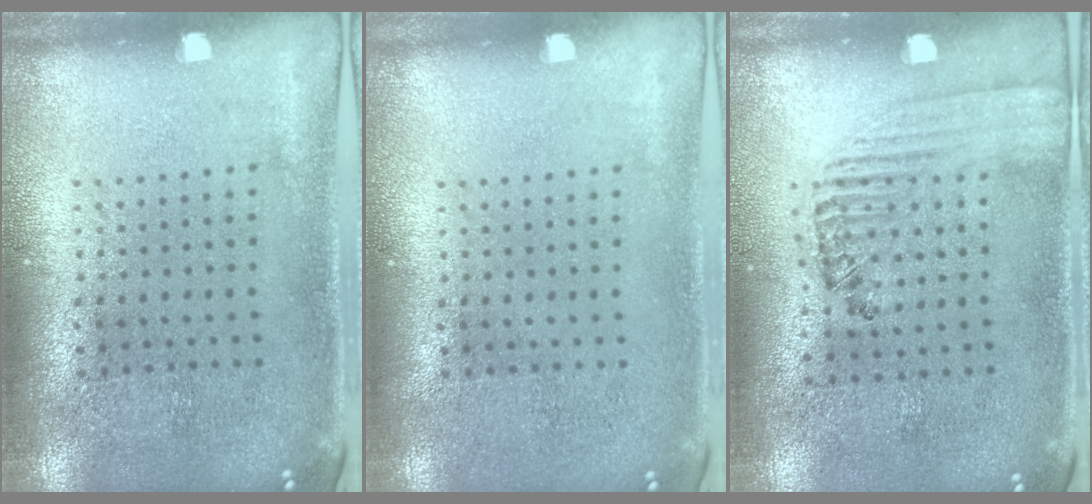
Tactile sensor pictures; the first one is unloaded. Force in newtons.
{"total": 0.0}
{"total": 1.4, "press": 1.2, "slide": 0.7}